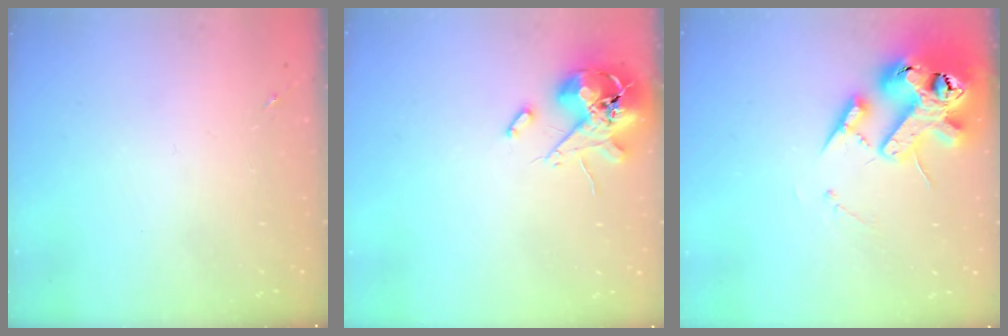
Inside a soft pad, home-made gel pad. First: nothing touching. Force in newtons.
{"total": 13.0, "press": 12.8, "slide": 2.1}
{"total": 18.8, "press": 18.6, "slide": 2.9}